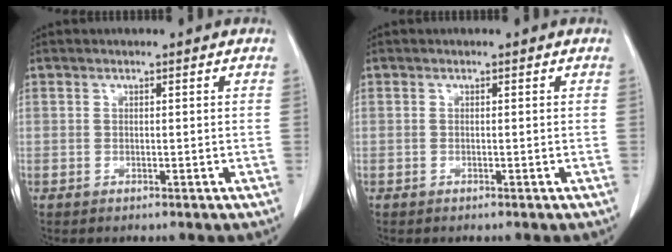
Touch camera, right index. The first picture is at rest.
{"total": 0.0}